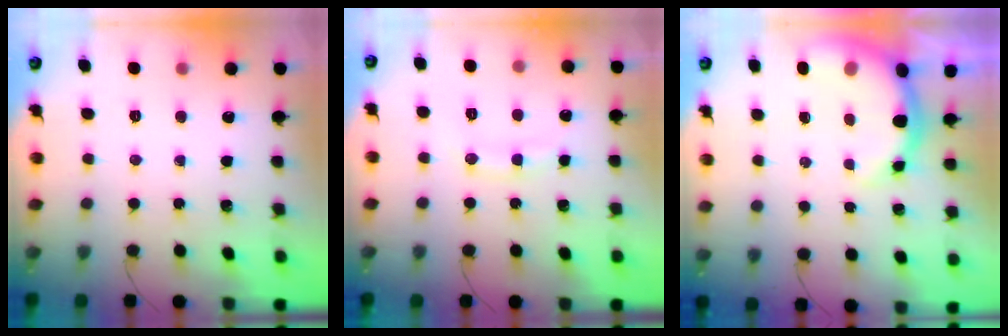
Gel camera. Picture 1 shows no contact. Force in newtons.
{"total": 7.8, "press": 7.7, "slide": 0.9}
{"total": 6.5, "press": 6.4, "slide": 1.2}